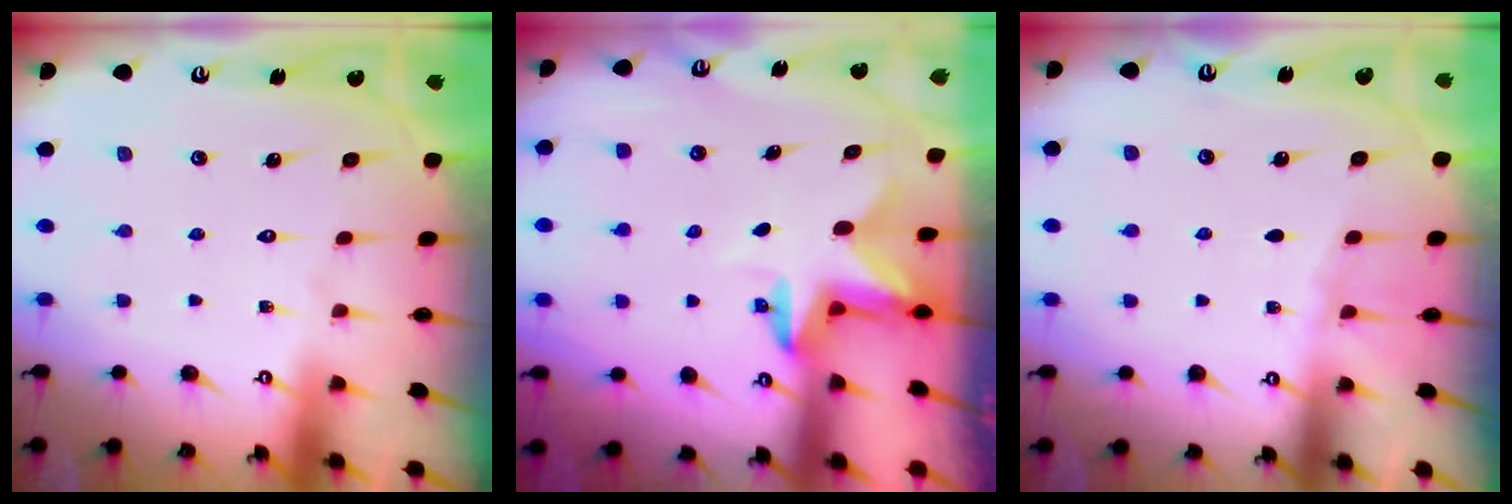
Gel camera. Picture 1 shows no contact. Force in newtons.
{"total": 2.9, "press": 2.8, "slide": 0.5}
{"total": 3.4, "press": 3.3, "slide": 0.5}